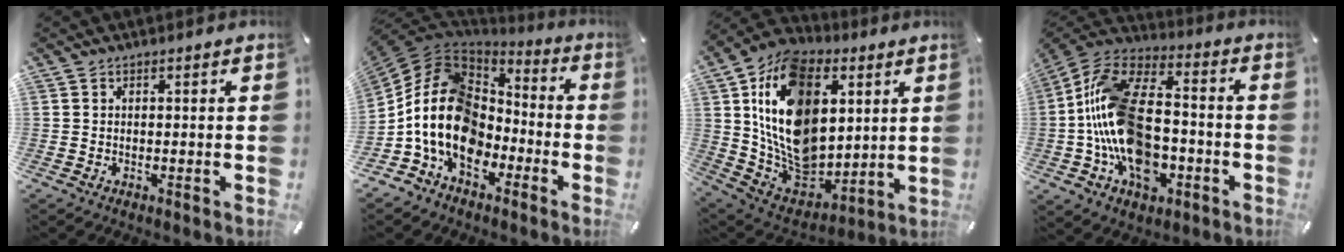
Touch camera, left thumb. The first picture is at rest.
{"total": 18.1, "force": [-4.1, 13.8, 11.0], "torque": [-0.249, 0.012, -0.076]}
{"total": 23.1, "force": [5.6, 16.6, 15.0], "torque": [-0.294, -0.036, 0.098]}
{"total": 21.5, "force": [-5.1, 13.8, 15.6], "torque": [-0.321, 0.037, -0.086]}